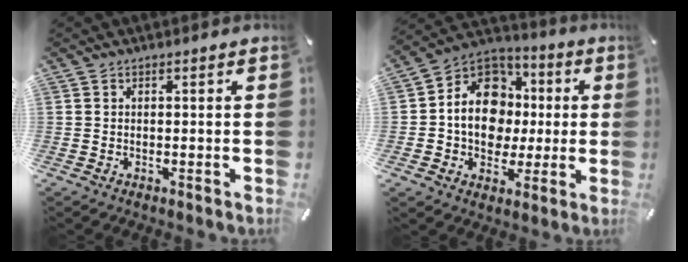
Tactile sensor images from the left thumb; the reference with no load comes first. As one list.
[{"total": 14.8, "force": [-0.5, 12.4, 8.0], "torque": [-0.155, 0.005, -0.007]}]